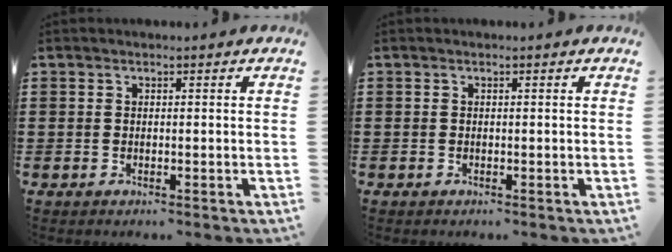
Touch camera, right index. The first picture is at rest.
{"total": 0.0}